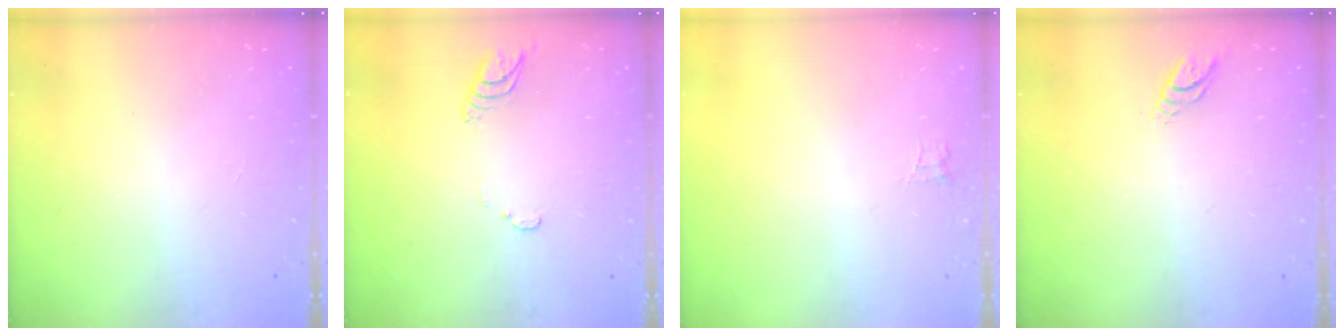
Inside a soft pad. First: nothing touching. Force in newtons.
{"total": 4.1, "press": 4.1, "slide": 0.4}
{"total": 2.9, "press": 2.9, "slide": 0.2}
{"total": 3.6, "press": 3.5, "slide": 0.3}